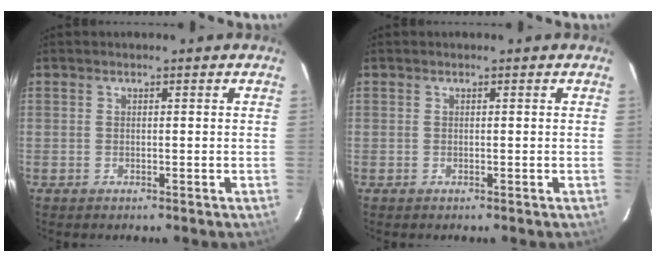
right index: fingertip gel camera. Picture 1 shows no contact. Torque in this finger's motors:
{"motor_torque": [0.00, 0.00, 0.00, 0.00]}